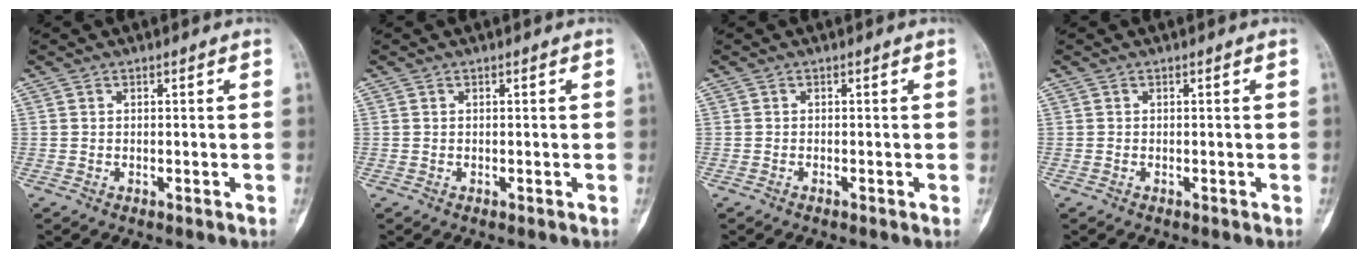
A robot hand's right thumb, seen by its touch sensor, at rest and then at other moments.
{"total": 0.0}
{"total": 0.0}
{"total": 0.0}